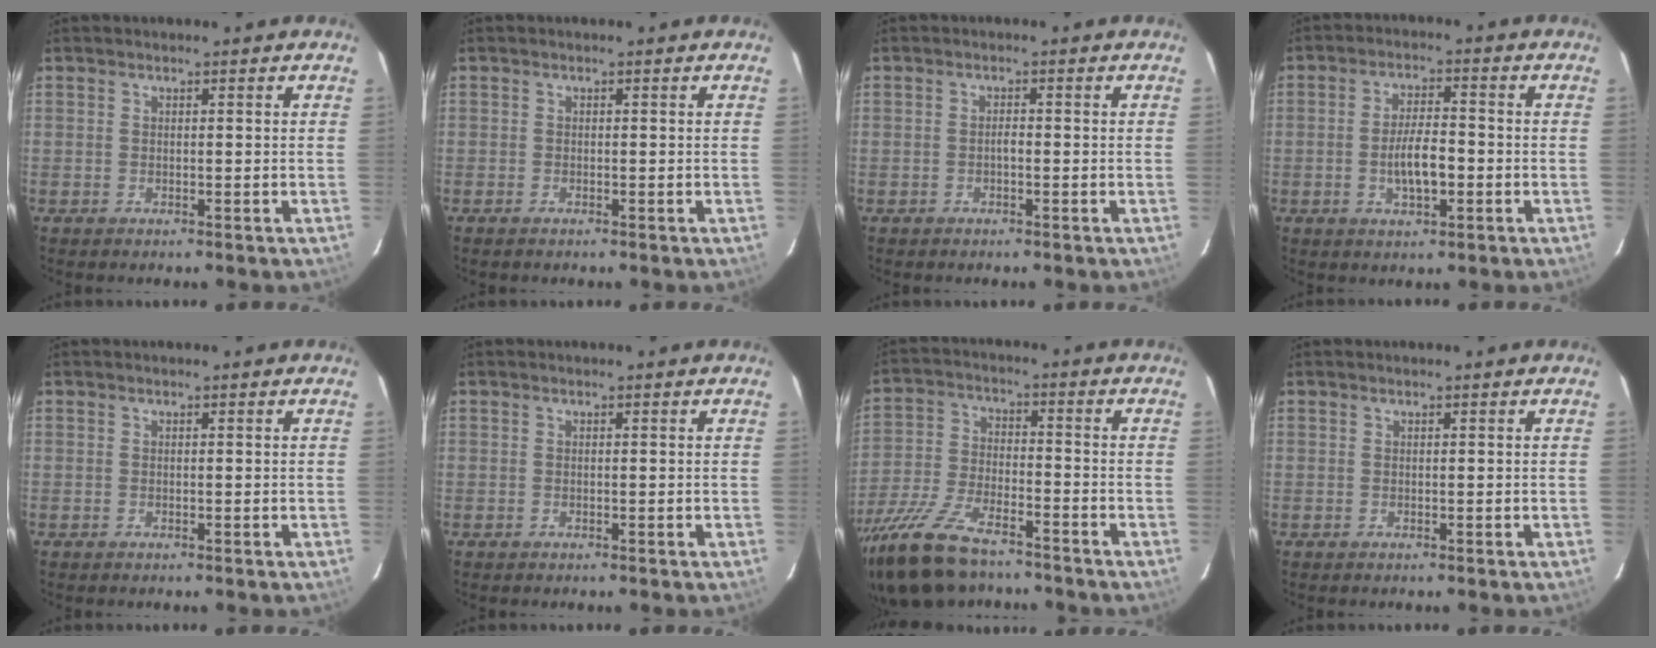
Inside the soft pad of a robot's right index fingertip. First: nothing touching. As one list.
[{"total": 0.7, "force": [-0.6, 0.2, 0.2], "torque": [-0.006, -0.003, -0.014]}, {"total": 0.9, "force": [-0.4, 0.3, 0.7], "torque": [-0.013, 0.005, -0.009]}, {"total": 6.4, "force": [-1.7, 2.3, 5.7], "torque": [-0.111, 0.000, -0.026]}, {"total": 0.0}, {"total": 0.0}, {"total": 17.3, "force": [-13.6, 6.0, 8.9], "torque": [-0.199, -0.033, -0.248]}, {"total": 0.0}]